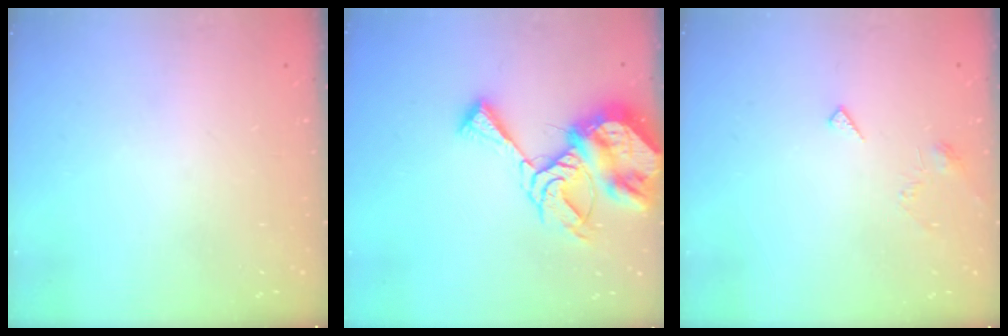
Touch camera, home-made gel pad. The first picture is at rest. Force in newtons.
{"total": 14.5, "press": 14.4, "slide": 1.7}
{"total": 5.2, "press": 5.2, "slide": 0.5}